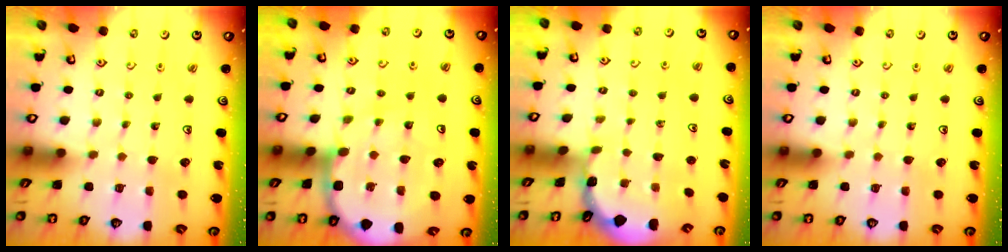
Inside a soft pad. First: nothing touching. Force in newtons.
{"total": 10.8, "press": 10.7, "slide": 1.3}
{"total": 0.7, "press": 0.7, "slide": 0.3}
{"total": 0.0}